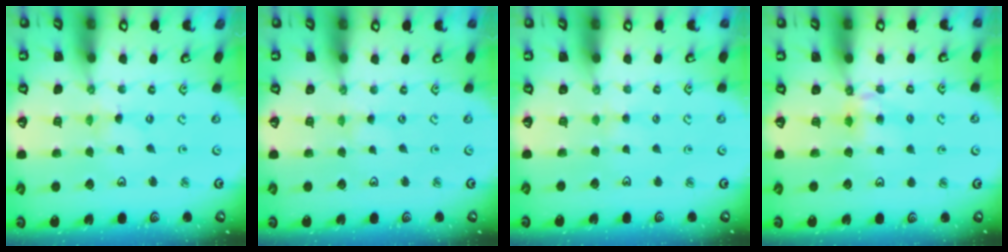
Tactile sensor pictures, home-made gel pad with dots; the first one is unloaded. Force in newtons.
{"total": 0.5, "press": 0.5, "slide": 0.1}
{"total": 2.2, "press": 2.2, "slide": 0.5}
{"total": 5.7, "press": 5.7, "slide": 0.5}